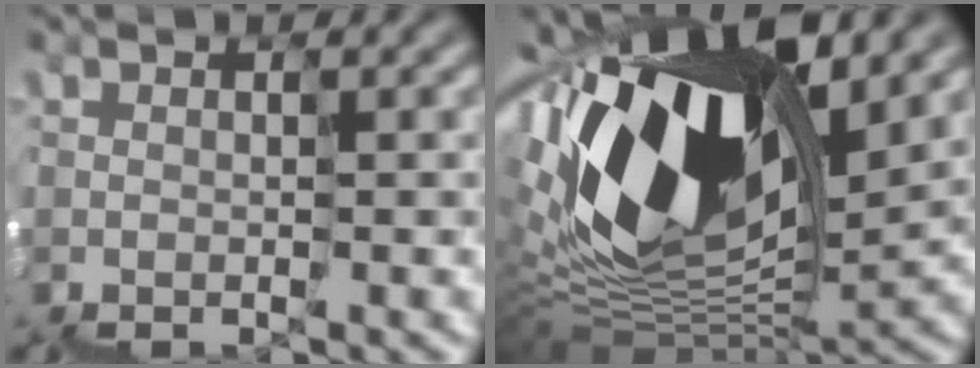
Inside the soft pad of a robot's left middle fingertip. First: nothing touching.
{"total": 14.6, "force": [5.4, 7.8, 11.1], "torque": [-0.222, 0.021, 0.086]}